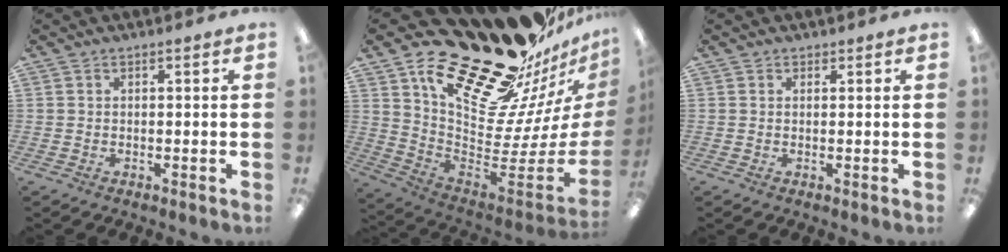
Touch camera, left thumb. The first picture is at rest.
{"total": 29.1, "force": [21.6, 12.5, 14.9], "torque": [-0.176, -0.182, 0.400]}
{"total": 0.6, "force": [0.4, 0.4, 0.0], "torque": [0.001, 0.000, 0.008]}